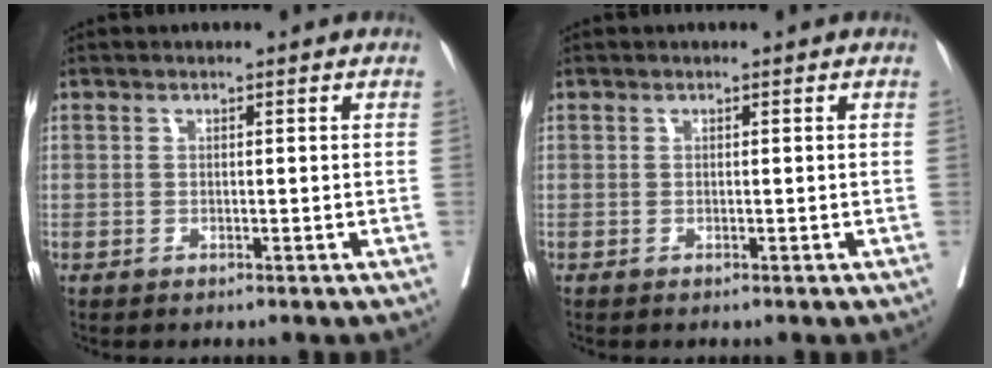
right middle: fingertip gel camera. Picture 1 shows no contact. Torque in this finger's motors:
{"motor_torque": [-0.02, 0.08, 0.09, 0.01]}